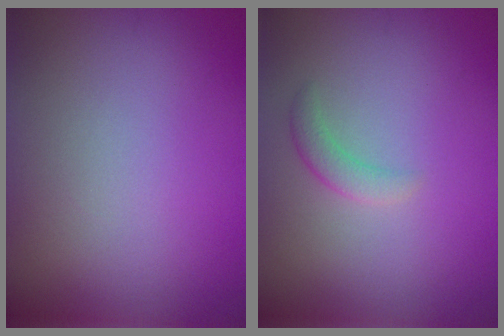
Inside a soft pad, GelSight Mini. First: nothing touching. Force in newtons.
{"total": 1.5, "press": 1.5, "slide": 0.1}